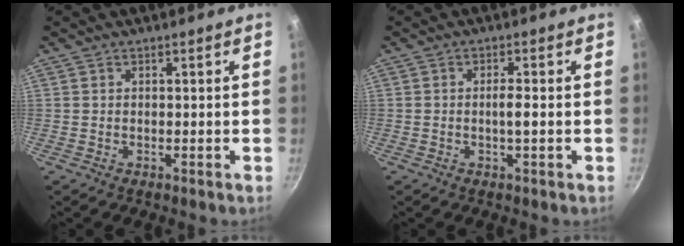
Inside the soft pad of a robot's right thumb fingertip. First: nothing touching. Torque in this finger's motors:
{"motor_torque": [2.04, 2.90, 1.11, -0.82, 0.44]}